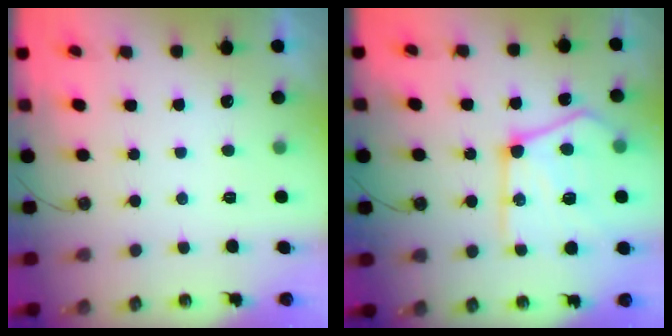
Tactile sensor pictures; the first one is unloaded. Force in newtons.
{"total": 24.3, "press": 24.2, "slide": 2.5}